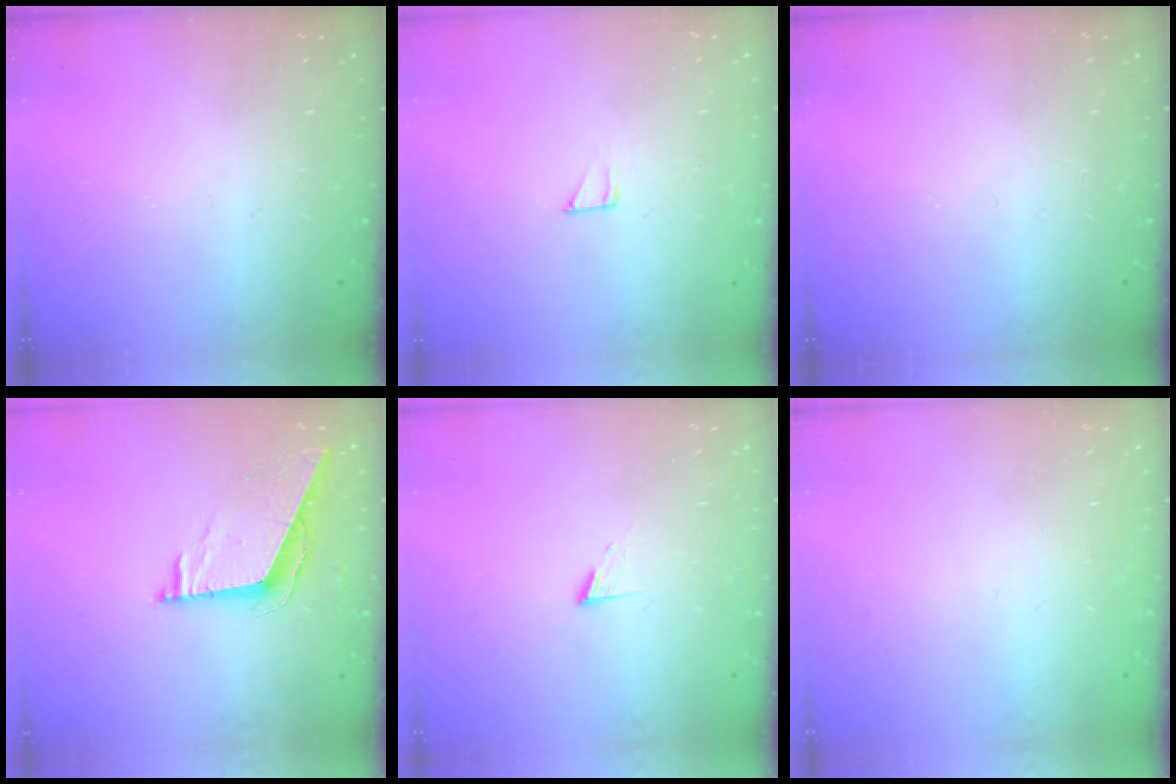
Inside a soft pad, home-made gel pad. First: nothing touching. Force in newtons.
{"total": 3.6, "press": 3.6, "slide": 0.3}
{"total": 0.0}
{"total": 7.5, "press": 7.5, "slide": 0.1}
{"total": 5.1, "press": 5.1, "slide": 0.6}
{"total": 0.9, "press": 0.9, "slide": 0.0}